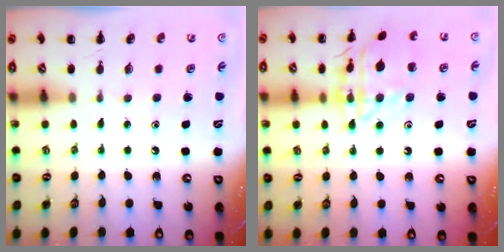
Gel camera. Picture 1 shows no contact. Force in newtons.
{"total": 14.8, "press": 14.8, "slide": 0.9}